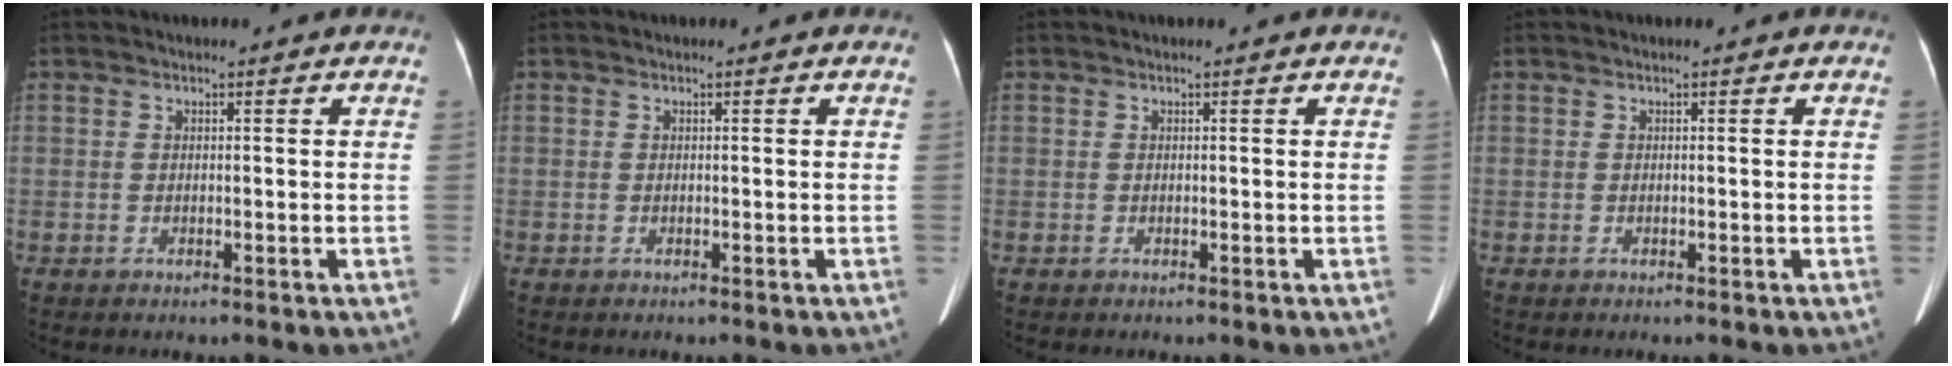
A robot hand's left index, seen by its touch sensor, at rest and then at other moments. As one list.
[{"total": 0.0}, {"total": 0.0}, {"total": 0.0}]